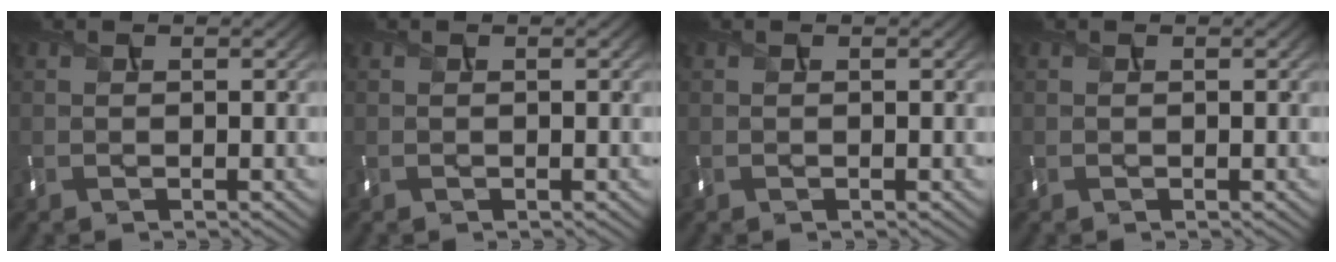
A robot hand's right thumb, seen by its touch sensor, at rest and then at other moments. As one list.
[{"total": 0.0}, {"total": 0.0}, {"total": 0.0}]